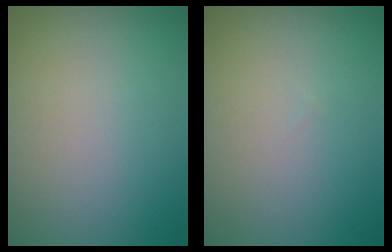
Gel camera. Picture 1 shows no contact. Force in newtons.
{"total": 0.0}